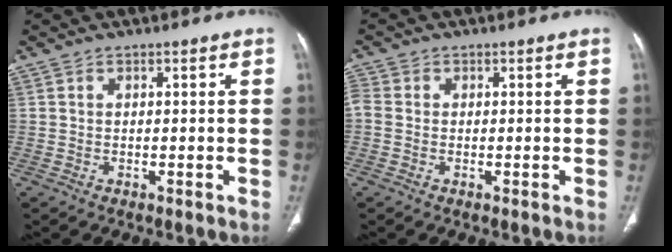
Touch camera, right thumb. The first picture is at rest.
{"total": 2.2, "force": [-0.3, 1.8, 1.3], "torque": [-0.037, 0.004, -0.014]}